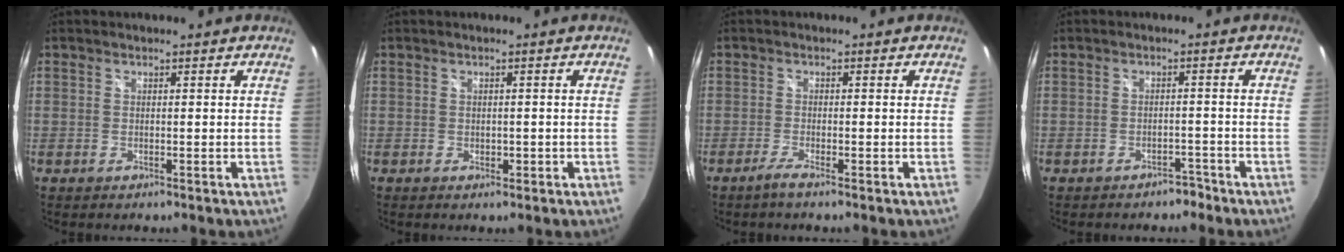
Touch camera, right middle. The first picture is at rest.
{"total": 1.2, "force": [-0.3, 1.0, 0.6], "torque": [-0.005, -0.002, -0.005]}
{"total": 2.3, "force": [-1.7, -0.1, 1.6], "torque": [-0.038, -0.006, -0.035]}
{"total": 2.7, "force": [-2.2, 1.4, 0.6], "torque": [-0.013, 0.005, -0.027]}